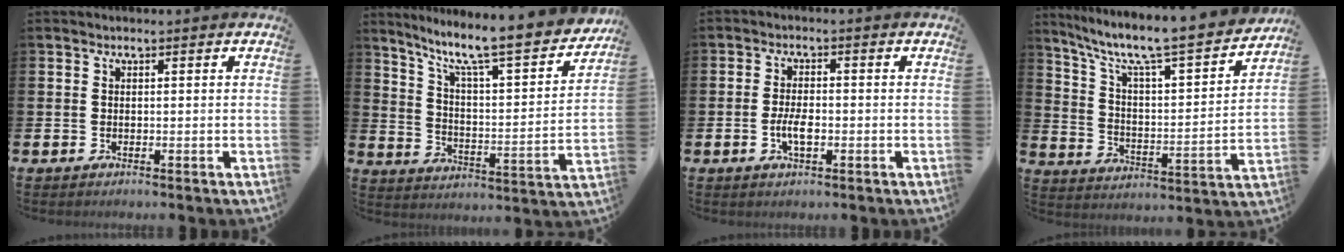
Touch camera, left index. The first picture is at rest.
{"total": 9.1, "force": [7.9, 1.2, 4.4], "torque": [-0.107, -0.065, 0.125]}
{"total": 3.3, "force": [-0.8, 1.3, 2.9], "torque": [-0.044, 0.000, -0.016]}
{"total": 8.0, "force": [6.9, 0.8, 3.9], "torque": [-0.110, -0.059, 0.111]}